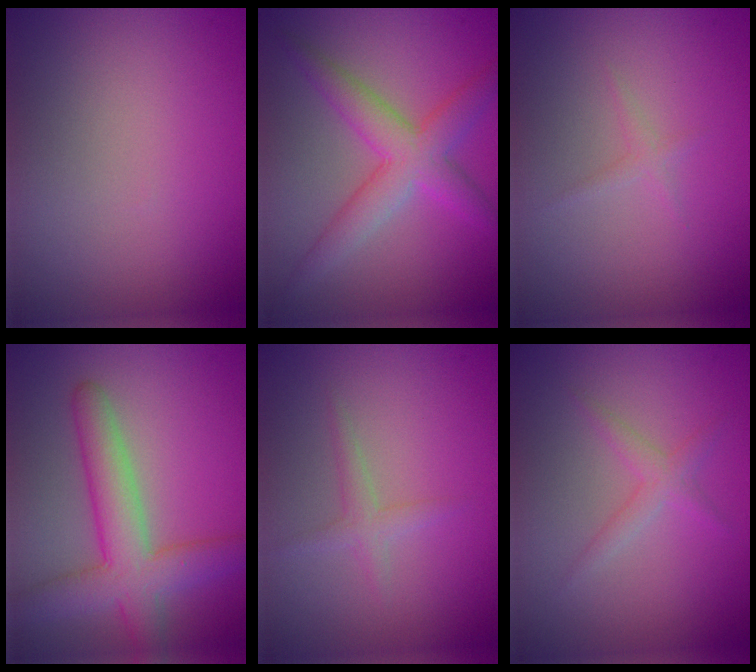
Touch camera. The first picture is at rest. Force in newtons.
{"total": 4.8, "press": 4.8, "slide": 0.2}
{"total": 0.8, "press": 0.8, "slide": 0.0}
{"total": 6.2, "press": 6.2, "slide": 0.3}
{"total": 1.5, "press": 1.5, "slide": 0.1}
{"total": 1.6, "press": 1.6, "slide": 0.1}